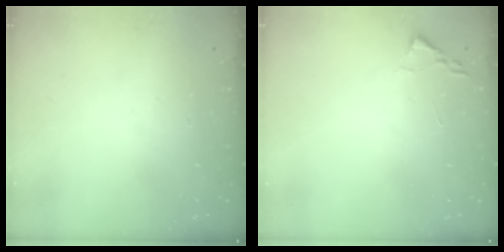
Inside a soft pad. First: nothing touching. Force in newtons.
{"total": 1.8, "press": 1.7, "slide": 0.2}